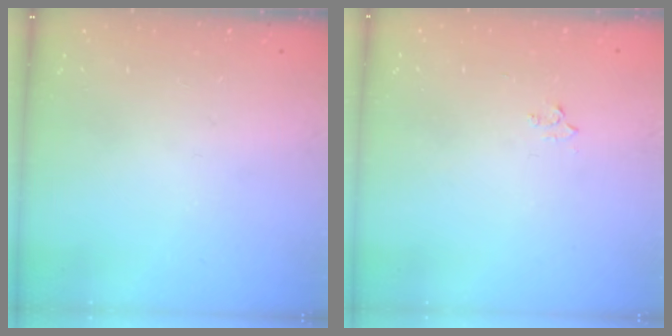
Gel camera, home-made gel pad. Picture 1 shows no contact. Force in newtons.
{"total": 2.9, "press": 2.8, "slide": 0.4}